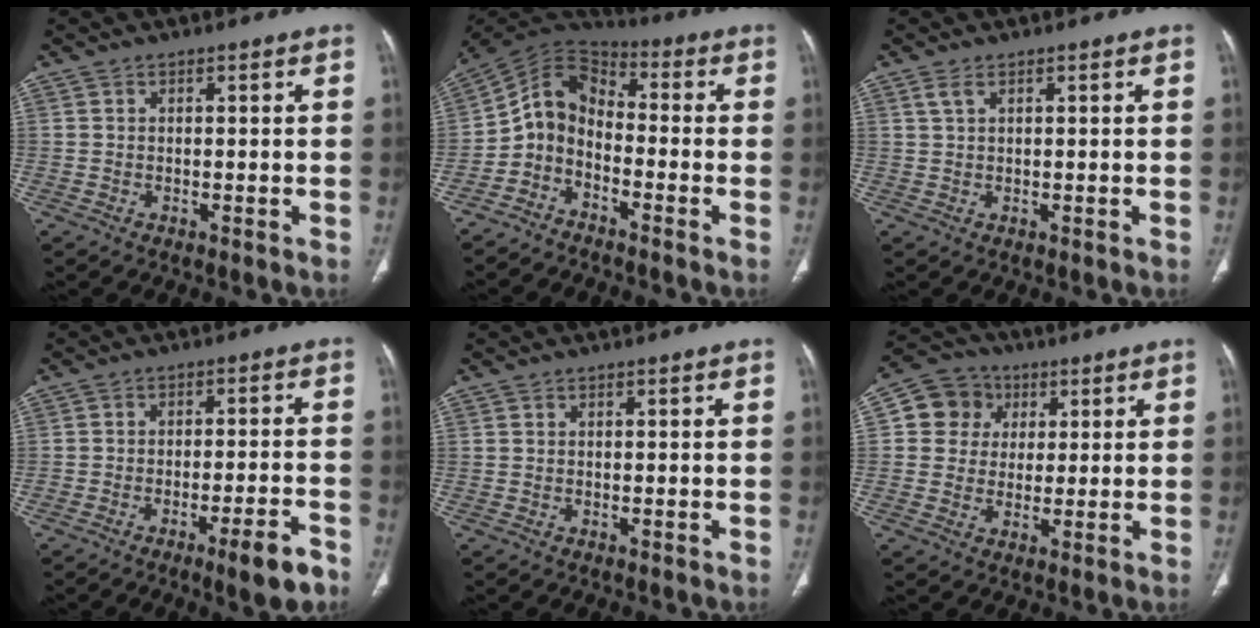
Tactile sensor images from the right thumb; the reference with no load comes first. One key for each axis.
{"total": 8.6, "fx": -3.6, "fy": 5.9, "fz": 5.0, "tx": -0.078, "ty": 0.068, "tz": -0.086}
{"total": 1.6, "fx": 0.9, "fy": 0.6, "fz": 1.1, "tx": -0.030, "ty": 0.008, "tz": 0.023}
{"total": 7.5, "fx": -4.8, "fy": 1.3, "fz": 5.6, "tx": -0.075, "ty": 0.024, "tz": -0.067}
{"total": 0.0}
{"total": 8.8, "fx": 2.2, "fy": 8.2, "fz": 2.5, "tx": -0.013, "ty": 0.003, "tz": 0.030}